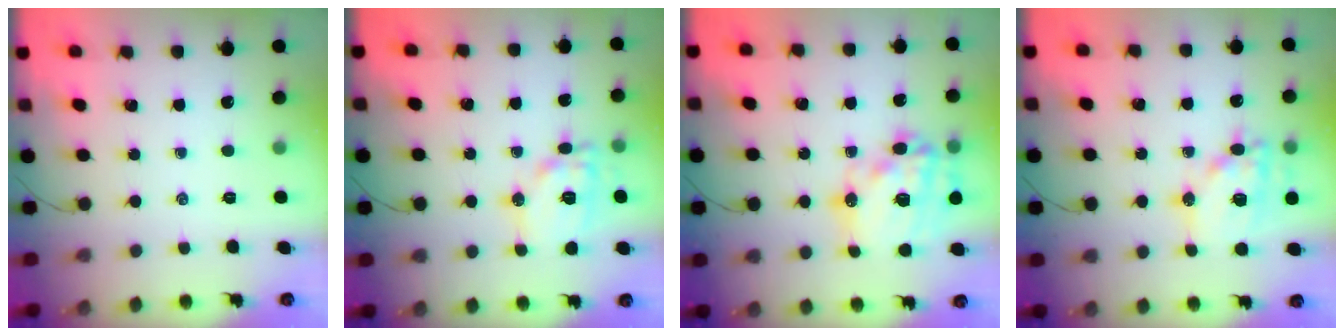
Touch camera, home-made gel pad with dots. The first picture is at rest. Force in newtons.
{"total": 13.4, "press": 13.4, "slide": 0.9}
{"total": 22.8, "press": 22.2, "slide": 4.9}
{"total": 15.1, "press": 15.0, "slide": 2.2}